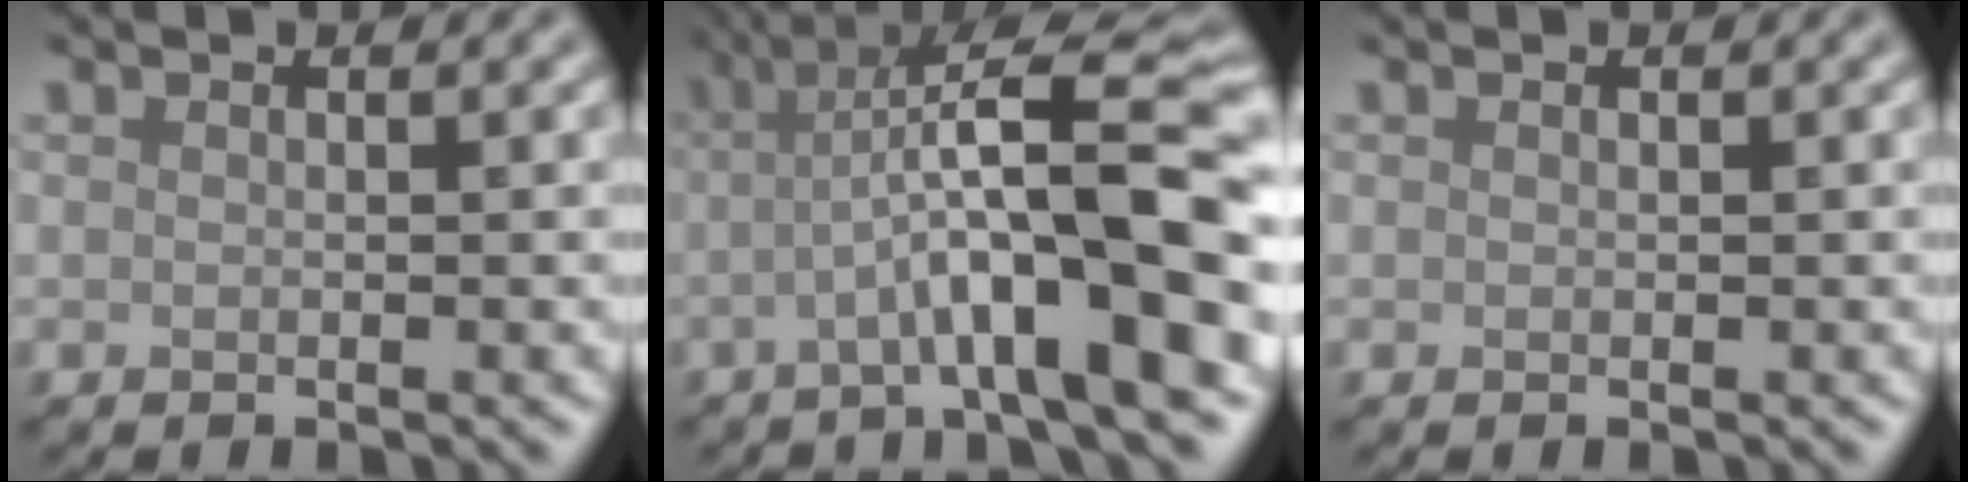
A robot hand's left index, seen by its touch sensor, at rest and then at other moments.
{"total": 11.7, "force": [-0.9, 2.5, 11.4], "torque": [-0.169, 0.025, -0.019]}
{"total": 0.0}